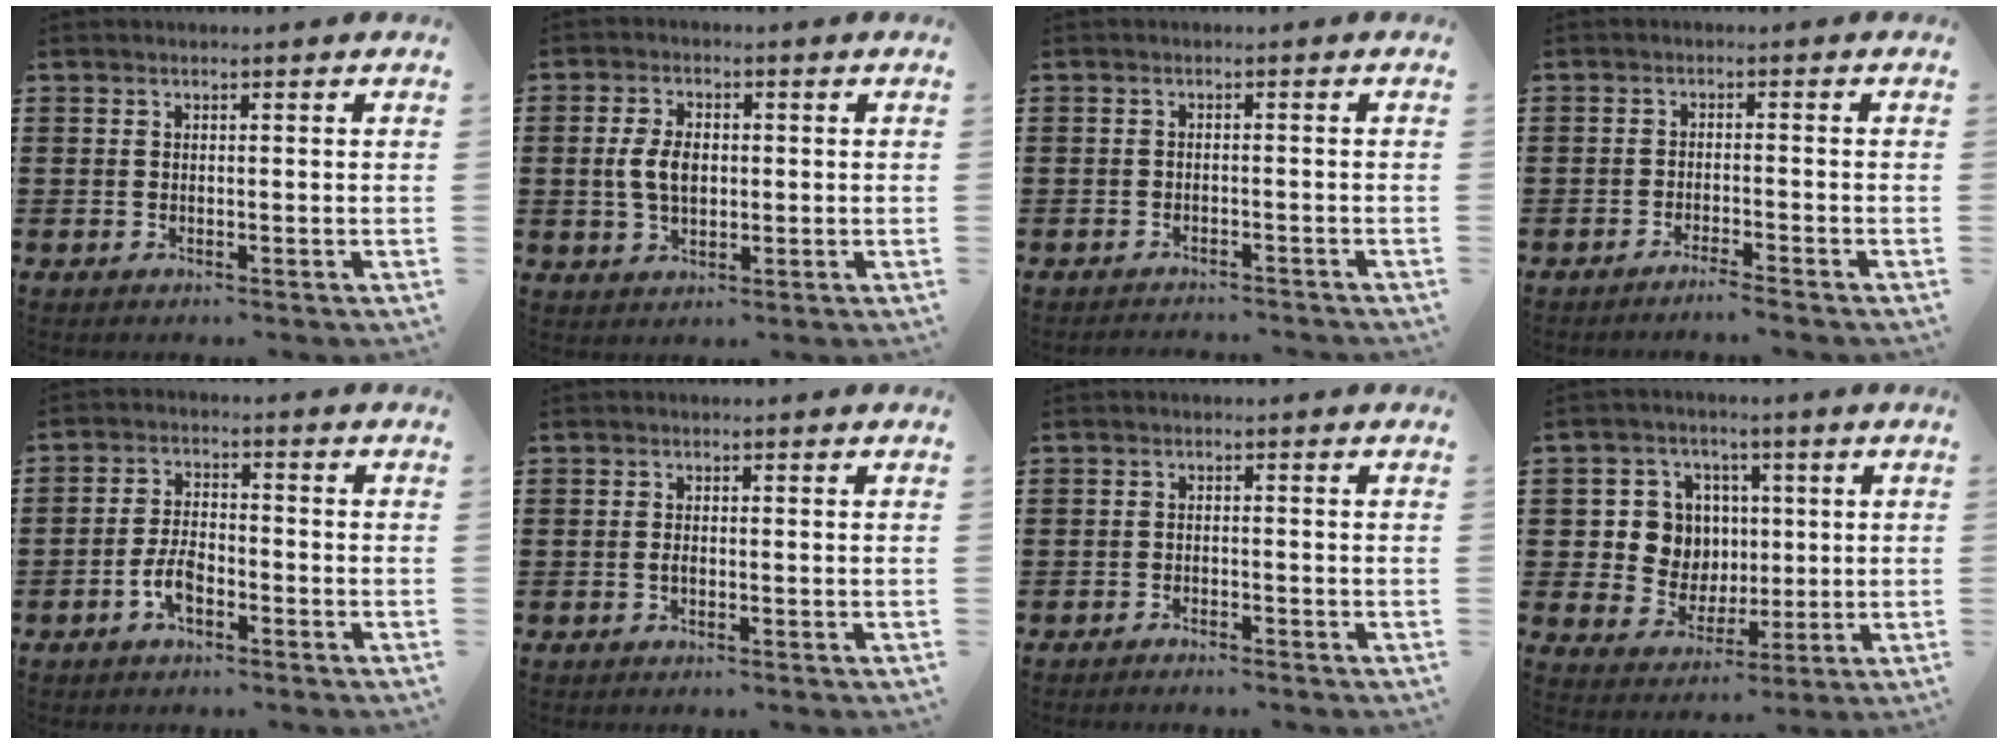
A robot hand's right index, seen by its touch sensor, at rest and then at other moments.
{"total": 5.2, "force": [0.2, 2.9, 4.3], "torque": [-0.103, 0.005, -0.002]}
{"total": 1.6, "force": [-1.6, 0.1, 0.0], "torque": [-0.005, 0.002, -0.034]}
{"total": 2.0, "force": [-1.9, -0.4, 0.5], "torque": [-0.010, 0.002, -0.038]}
{"total": 4.8, "force": [-2.4, 2.4, 3.4], "torque": [-0.086, -0.001, -0.051]}
{"total": 0.9, "force": [-0.3, 0.2, 0.9], "torque": [-0.019, -0.007, -0.003]}
{"total": 1.3, "force": [-1.3, 0.1, 0.0], "torque": [-0.004, 0.004, -0.028]}
{"total": 7.8, "force": [0.9, 7.4, 2.3], "torque": [-0.072, 0.016, 0.021]}